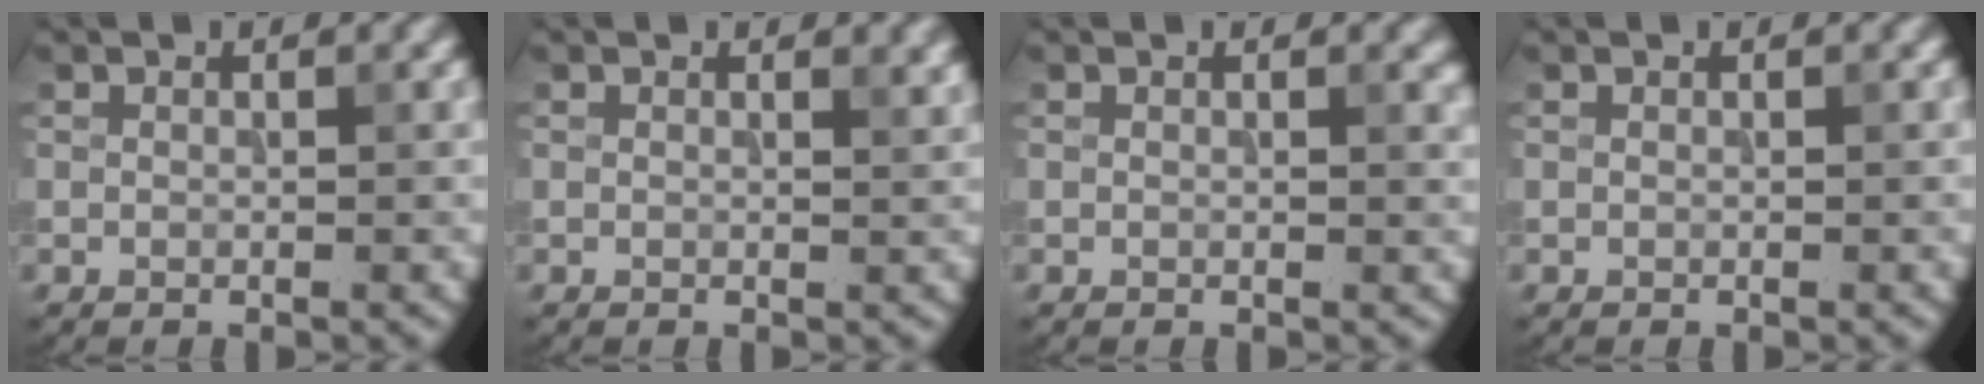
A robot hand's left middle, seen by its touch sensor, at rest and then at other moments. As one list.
[{"total": 1.1, "force": [0.7, 0.4, 0.6], "torque": [-0.009, -0.001, 0.014]}, {"total": 0.6, "force": [0.4, 0.1, 0.4], "torque": [-0.007, -0.002, 0.008]}, {"total": 0.0}]